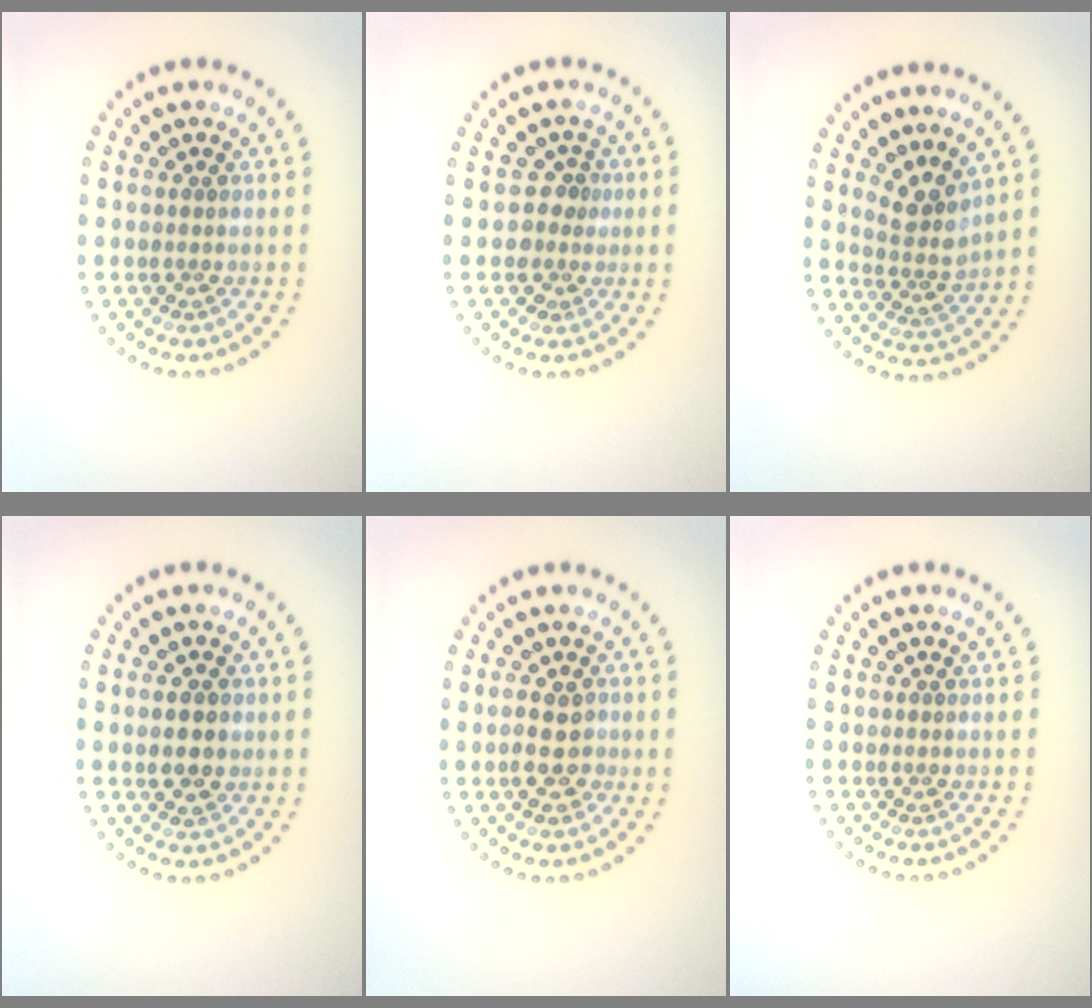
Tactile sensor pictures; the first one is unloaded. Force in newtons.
{"total": 2.0, "press": 1.4, "slide": 1.4}
{"total": 3.1, "press": 2.2, "slide": 2.1}
{"total": 2.5, "press": 2.5, "slide": 0.2}
{"total": 3.0, "press": 2.9, "slide": 0.4}
{"total": 0.0}